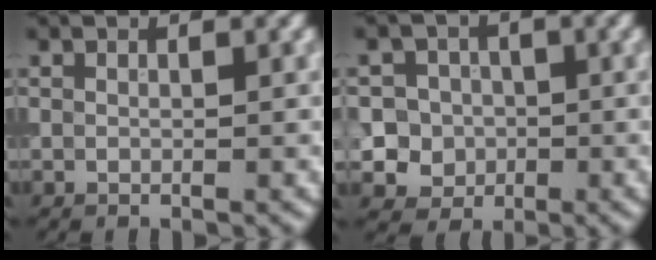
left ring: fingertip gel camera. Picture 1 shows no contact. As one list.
[{"total": 5.9, "force": [-0.4, 5.7, 1.5], "torque": [-0.013, 0.022, -0.022]}]